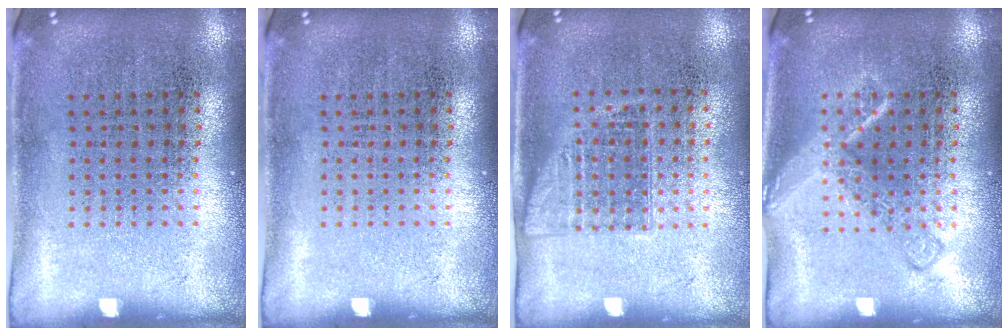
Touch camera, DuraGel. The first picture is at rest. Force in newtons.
{"total": 0.0}
{"total": 1.0, "press": 0.9, "slide": 0.6}
{"total": 2.1, "press": 2.1, "slide": 0.3}